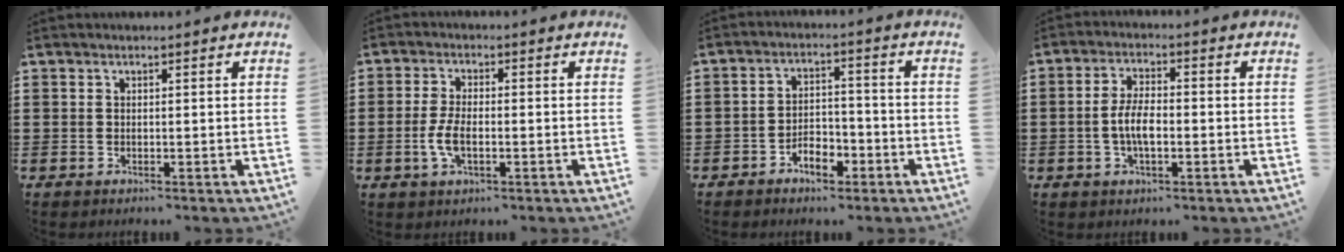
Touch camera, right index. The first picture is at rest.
{"total": 4.0, "force": [-1.2, 1.5, 3.5], "torque": [-0.083, -0.005, -0.027]}
{"total": 4.4, "force": [-3.1, 2.3, 2.2], "torque": [-0.039, 0.013, -0.059]}
{"total": 5.5, "force": [-1.2, 2.3, 4.8], "torque": [-0.113, -0.002, -0.029]}